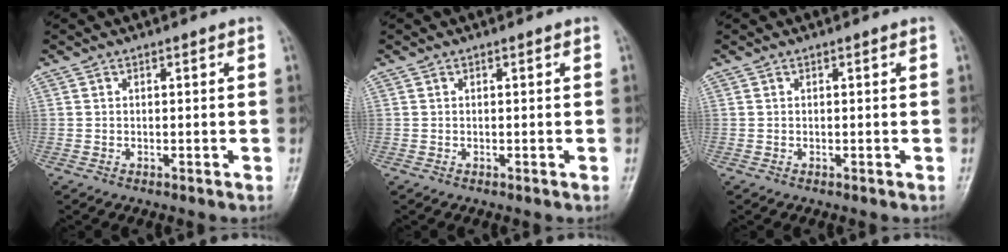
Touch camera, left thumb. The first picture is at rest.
{"total": 0.0}
{"total": 0.0}